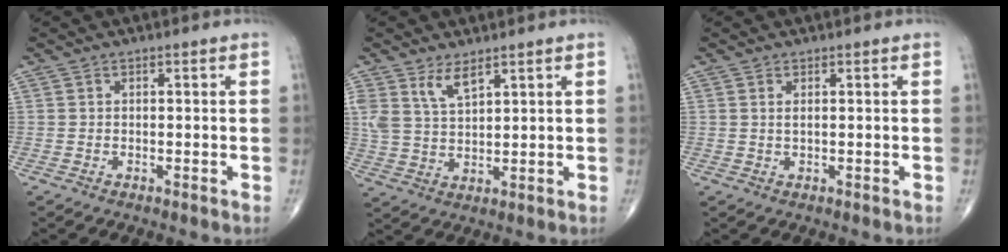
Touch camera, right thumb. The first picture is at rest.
{"total": 5.6, "force": [3.7, 2.1, 3.6], "torque": [-0.068, -0.023, 0.079]}
{"total": 1.0, "force": [0.4, 0.2, 0.9], "torque": [-0.021, 0.000, 0.009]}